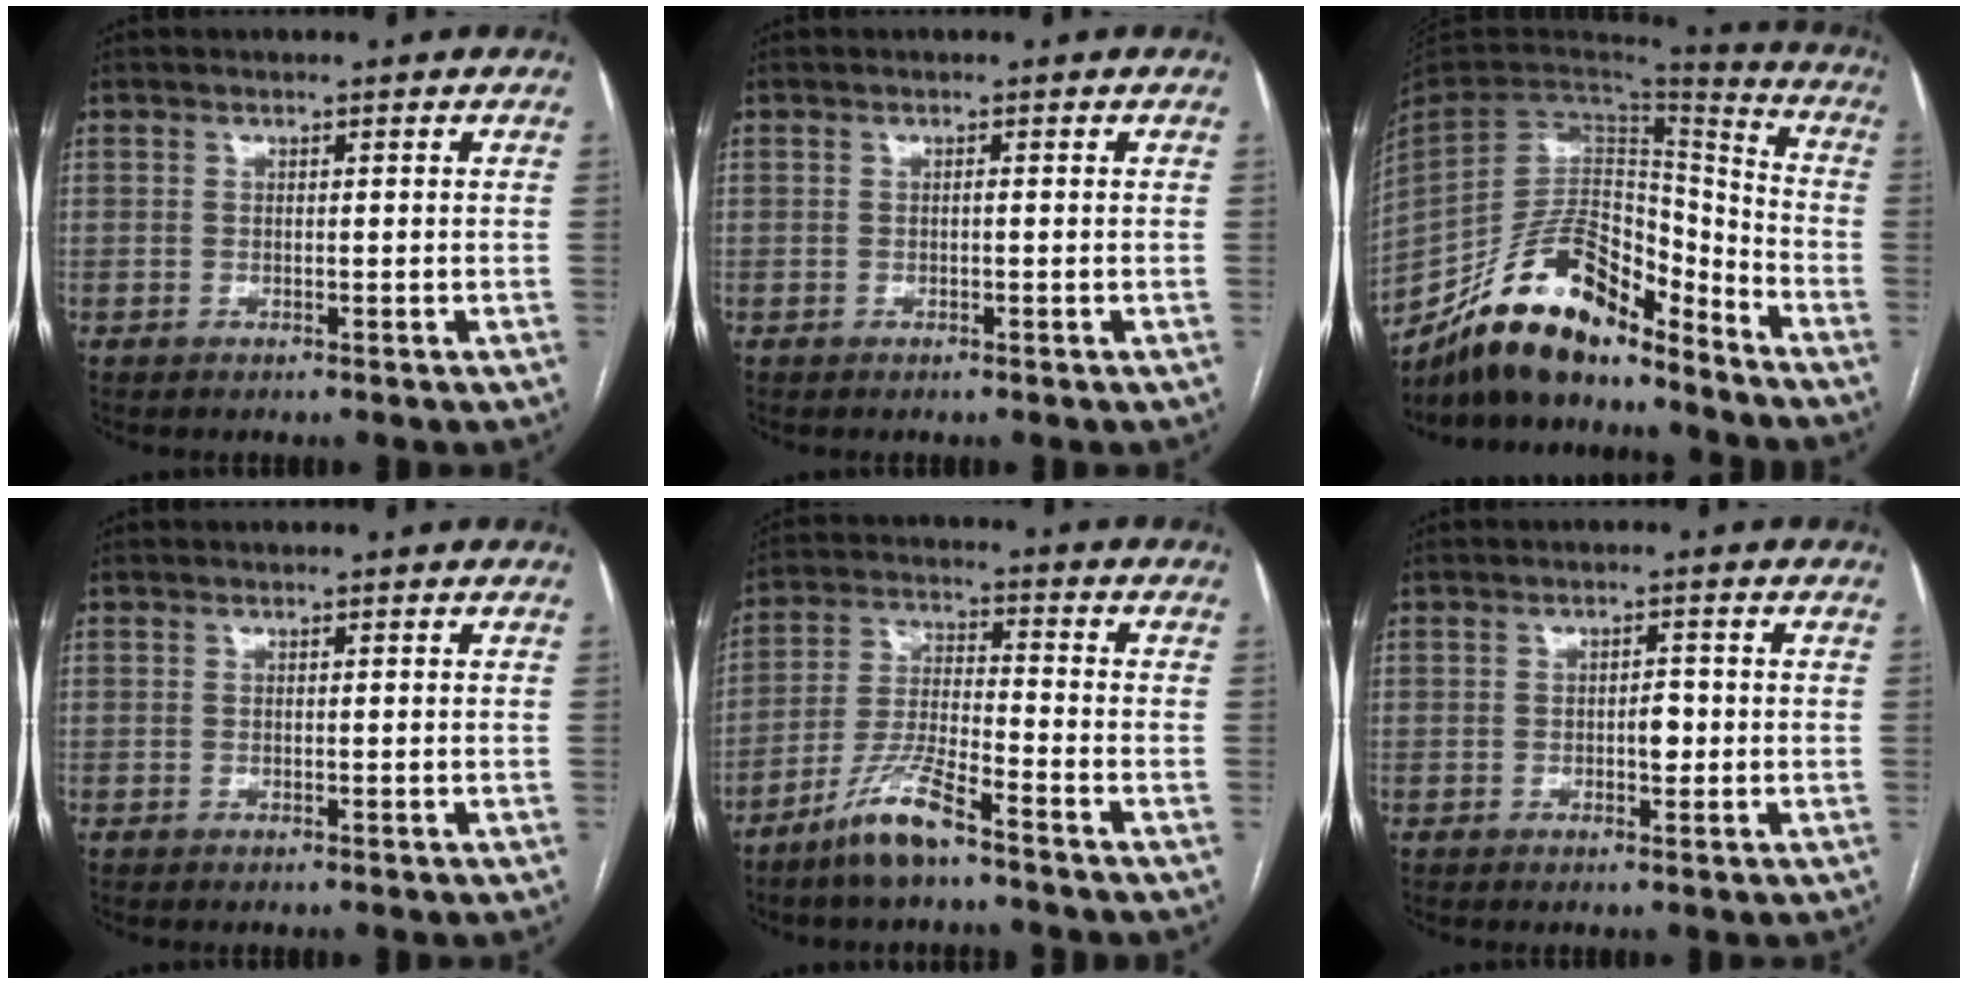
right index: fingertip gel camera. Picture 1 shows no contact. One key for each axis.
{"total": 0.0}
{"total": 18.0, "fx": -14.6, "fy": 6.0, "fz": 8.5, "tx": -0.157, "ty": 0.029, "tz": -0.261}
{"total": 0.0}
{"total": 8.7, "fx": -6.4, "fy": 0.9, "fz": 5.9, "tx": -0.126, "ty": -0.016, "tz": -0.128}
{"total": 2.4, "fx": -0.4, "fy": 1.1, "fz": 2.1, "tx": -0.031, "ty": 0.003, "tz": -0.005}